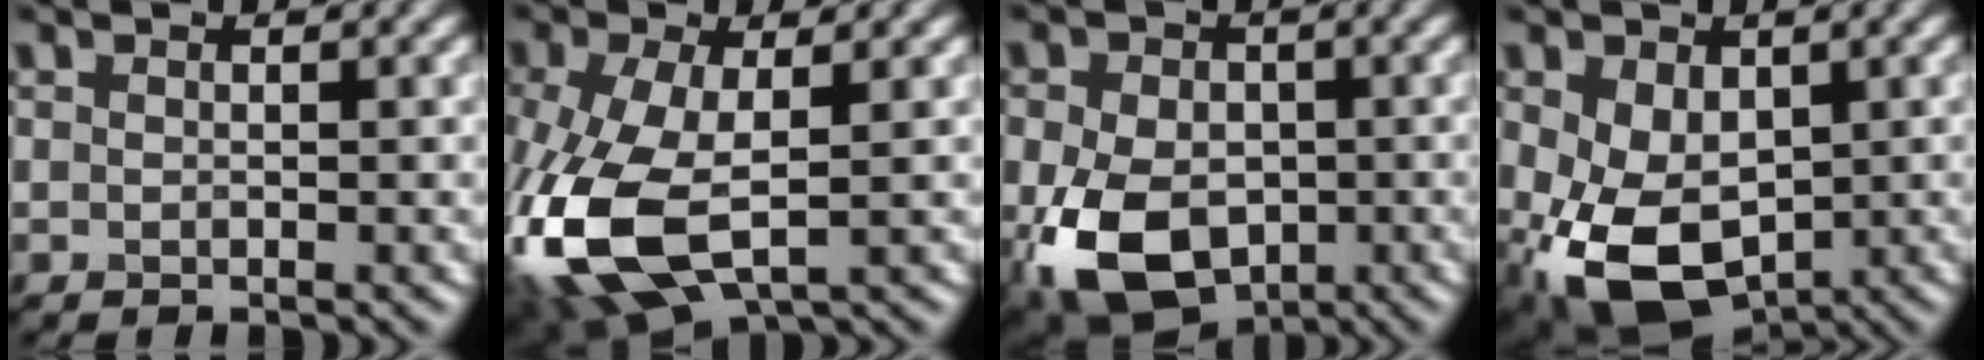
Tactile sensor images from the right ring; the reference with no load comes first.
{"total": 11.2, "force": [-2.7, 5.8, 9.1], "torque": [-0.243, -0.028, -0.045]}
{"total": 10.6, "force": [-3.1, 7.2, 7.1], "torque": [-0.161, -0.035, -0.058]}
{"total": 8.7, "force": [-1.8, 5.9, 6.1], "torque": [-0.141, -0.032, -0.024]}